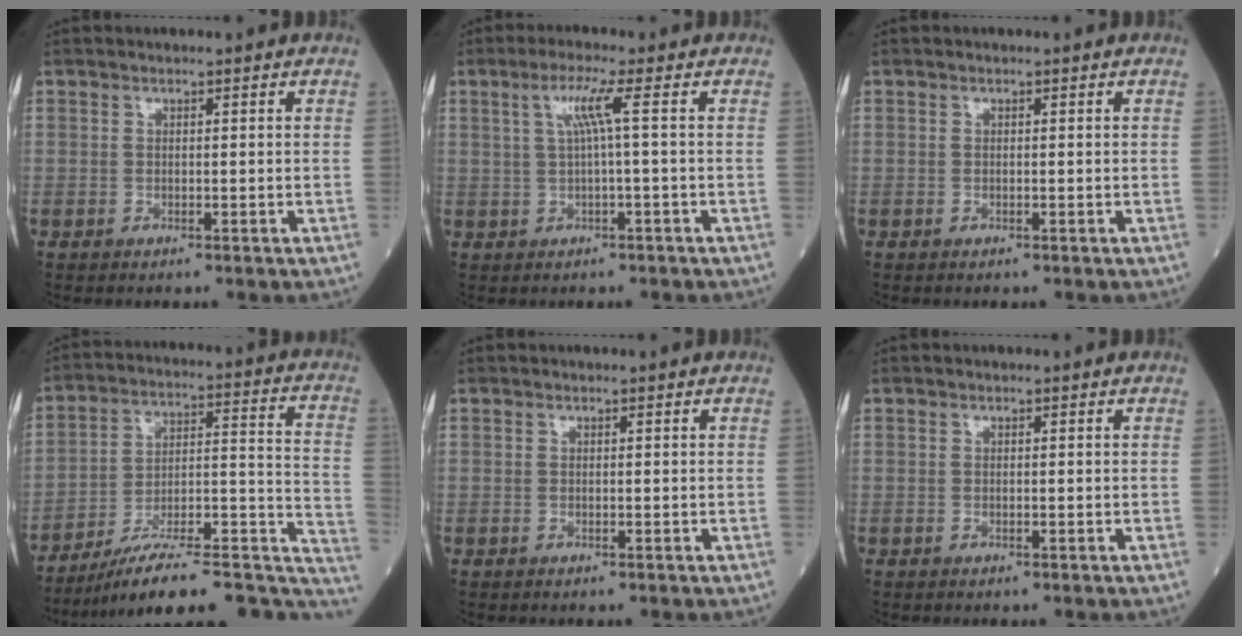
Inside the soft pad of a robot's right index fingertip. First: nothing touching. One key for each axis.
{"total": 4.0, "fx": 0.8, "fy": -1.0, "fz": 3.8, "tx": -0.081, "ty": 0.008, "tz": 0.021}
{"total": 0.0}
{"total": 20.9, "fx": -16.7, "fy": 4.4, "fz": 11.8, "tx": -0.104, "ty": 0.045, "tz": -0.245}
{"total": 0.0}
{"total": 0.0}